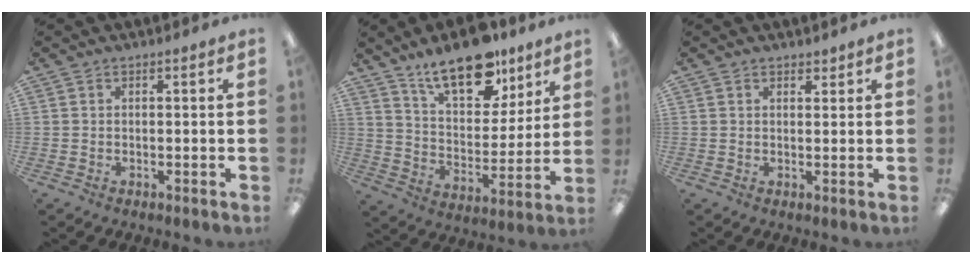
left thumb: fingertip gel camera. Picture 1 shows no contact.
{"total": 17.2, "force": [12.7, 7.6, 8.8], "torque": [-0.144, -0.071, 0.223]}
{"total": 1.6, "force": [1.4, 0.8, 0.3], "torque": [0.003, -0.004, 0.025]}